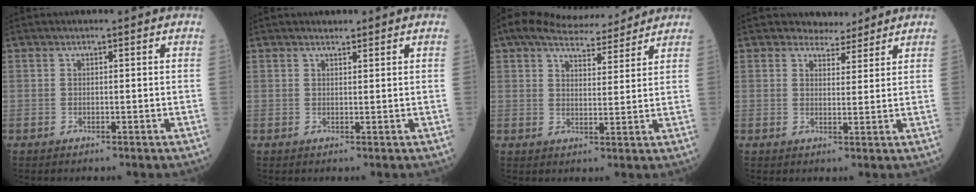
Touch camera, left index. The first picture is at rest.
{"total": 0.9, "force": [0.8, 0.2, 0.2], "torque": [-0.011, 0.002, 0.014]}
{"total": 10.5, "force": [9.4, 2.5, 3.8], "torque": [-0.061, 0.021, 0.136]}
{"total": 3.5, "force": [3.3, 1.2, 0.1], "torque": [-0.001, 0.000, 0.048]}